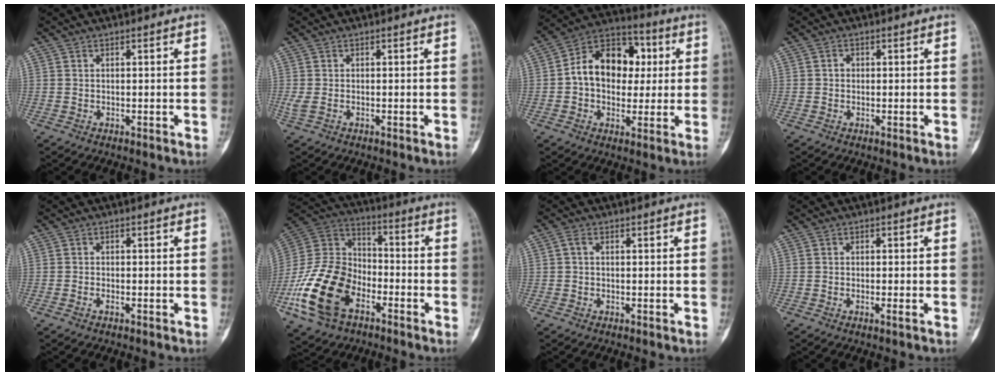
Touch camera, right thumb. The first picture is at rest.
{"total": 1.6, "force": [-0.4, 0.9, 1.2], "torque": [-0.041, 0.002, -0.008]}
{"total": 15.4, "force": [1.6, 11.1, 10.5], "torque": [-0.122, 0.027, 0.016]}
{"total": 1.0, "force": [0.0, 0.9, 0.4], "torque": [-0.001, 0.004, -0.002]}
{"total": 0.7, "force": [-0.5, 0.3, 0.5], "torque": [-0.009, 0.005, -0.010]}
{"total": 19.9, "force": [-8.6, 12.6, 12.8], "torque": [-0.245, 0.054, -0.166]}
{"total": 0.8, "force": [0.2, 0.3, 0.7], "torque": [-0.016, 0.000, 0.001]}
{"total": 1.0, "force": [-0.4, 0.0, 0.9], "torque": [-0.019, -0.002, -0.009]}